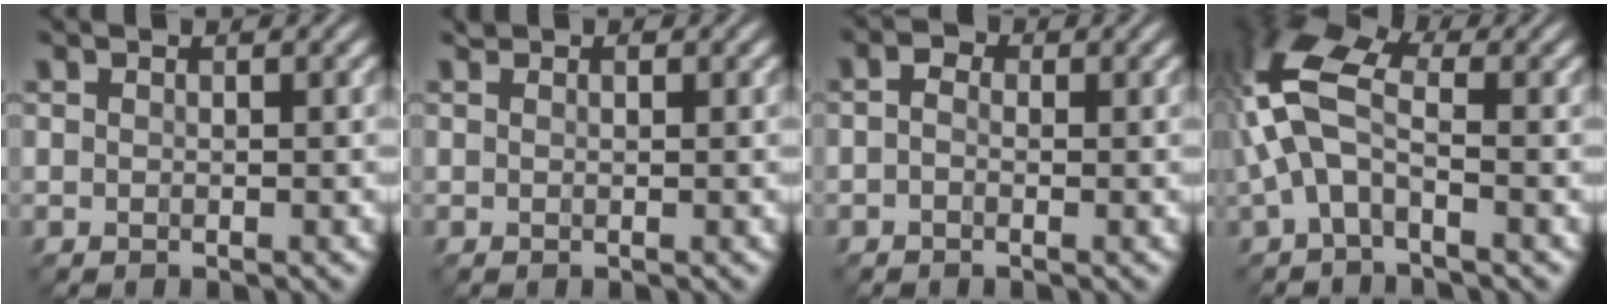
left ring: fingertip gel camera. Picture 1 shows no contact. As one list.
[{"total": 0.6, "force": [0.3, 0.3, 0.4], "torque": [-0.006, 0.000, 0.006]}, {"total": 1.3, "force": [-0.1, 0.9, 0.9], "torque": [-0.013, -0.001, -0.013]}, {"total": 6.1, "force": [-0.9, 3.1, 5.1], "torque": [-0.123, 0.023, -0.033]}]